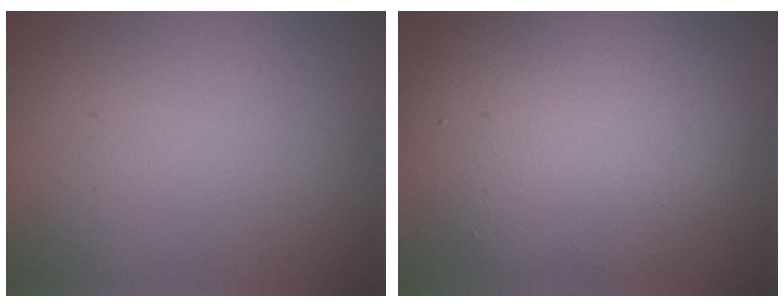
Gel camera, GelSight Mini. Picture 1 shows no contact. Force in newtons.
{"total": 9.2, "press": 9.2, "slide": 0.4}